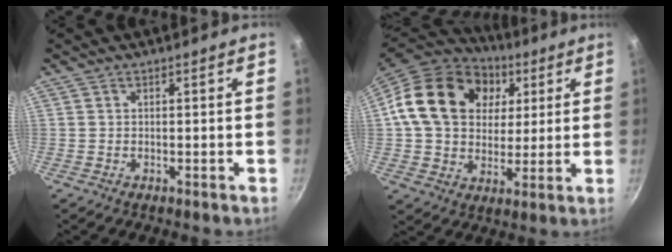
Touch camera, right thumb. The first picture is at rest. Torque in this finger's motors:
{"motor_torque": [0.26, 1.47, 0.83, -0.64, 0.46]}